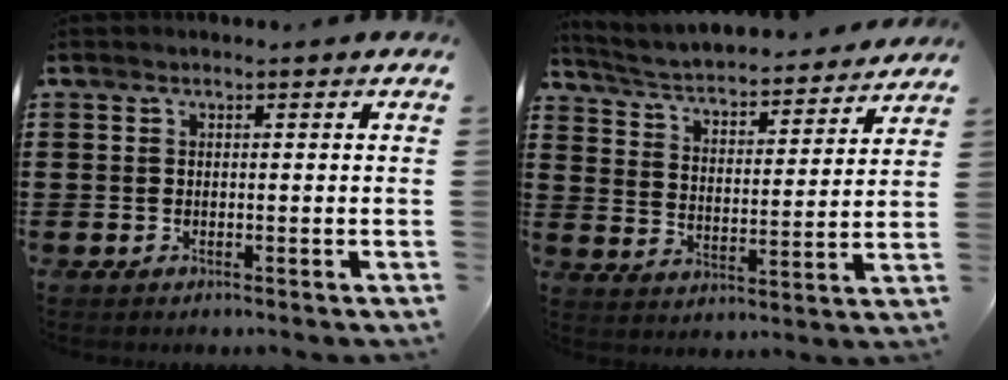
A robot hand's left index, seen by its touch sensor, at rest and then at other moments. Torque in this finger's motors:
{"motor_torque": [2.14, 0.00, 0.33, 0.13]}